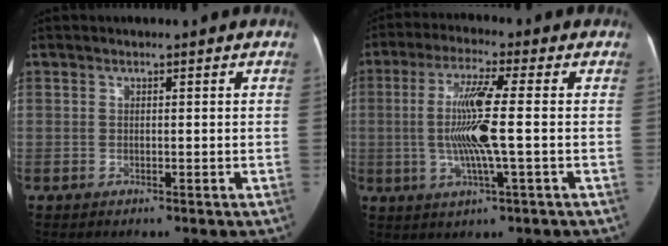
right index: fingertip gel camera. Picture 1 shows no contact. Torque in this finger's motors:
{"motor_torque": [0.62, 0.17, 0.31, 0.14]}